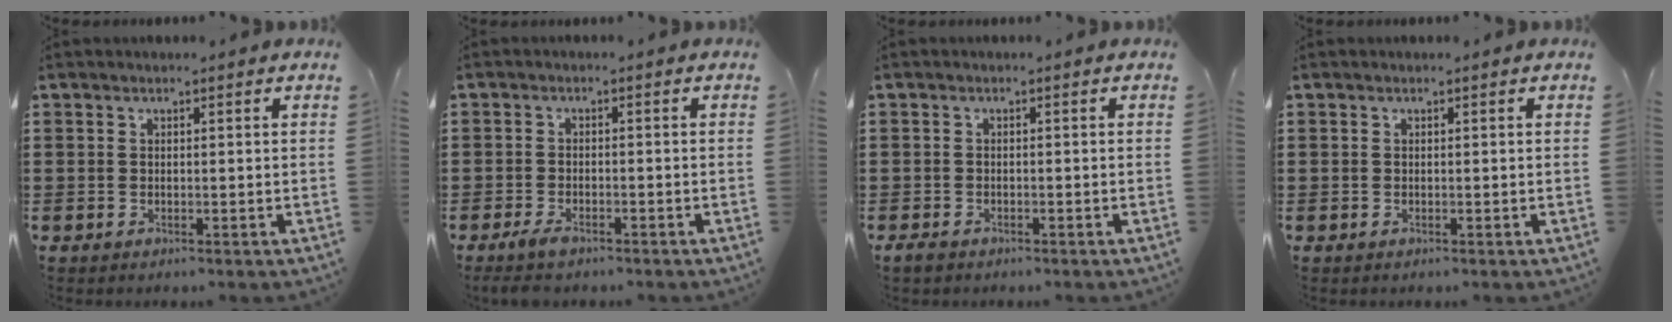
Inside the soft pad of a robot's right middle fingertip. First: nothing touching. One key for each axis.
{"total": 2.5, "fx": -1.8, "fy": 0.7, "fz": 1.6, "tx": -0.043, "ty": -0.005, "tz": -0.037}
{"total": 1.1, "fx": -0.8, "fy": 0.6, "fz": 0.4, "tx": -0.010, "ty": -0.001, "tz": -0.018}
{"total": 0.0}